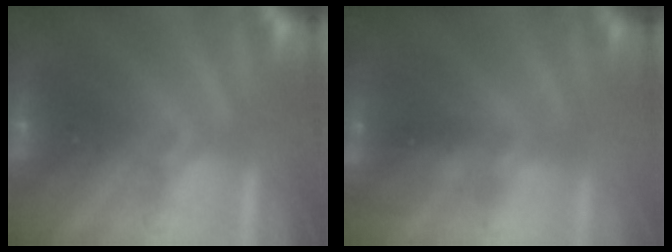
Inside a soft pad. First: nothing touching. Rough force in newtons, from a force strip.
{"total": 2.0}